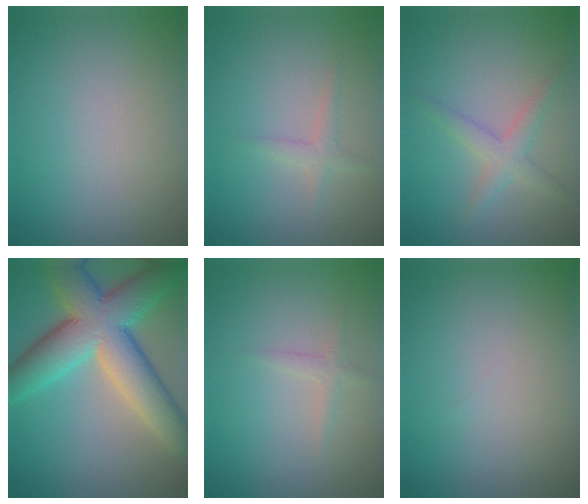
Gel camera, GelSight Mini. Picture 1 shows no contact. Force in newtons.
{"total": 1.3, "press": 1.3, "slide": 0.1}
{"total": 2.4, "press": 2.4, "slide": 0.0}
{"total": 11.0, "press": 11.0, "slide": 0.5}
{"total": 1.1, "press": 1.1, "slide": 0.0}
{"total": 0.0}